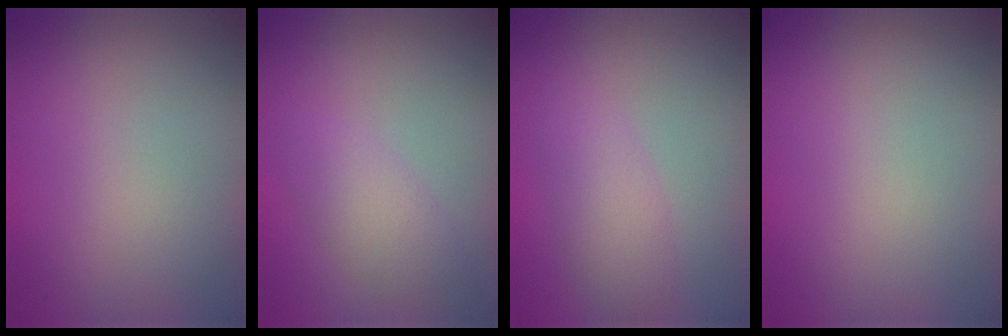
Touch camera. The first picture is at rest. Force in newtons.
{"total": 2.7, "press": 2.7, "slide": 0.1}
{"total": 2.7, "press": 2.7, "slide": 0.1}
{"total": 0.0}